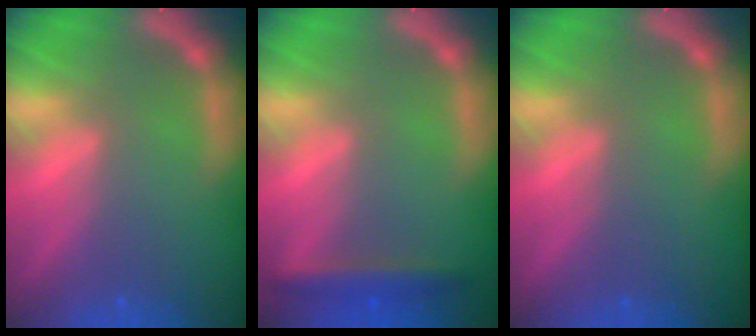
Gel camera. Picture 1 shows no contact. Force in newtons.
{"total": 3.0}
{"total": 0.0}